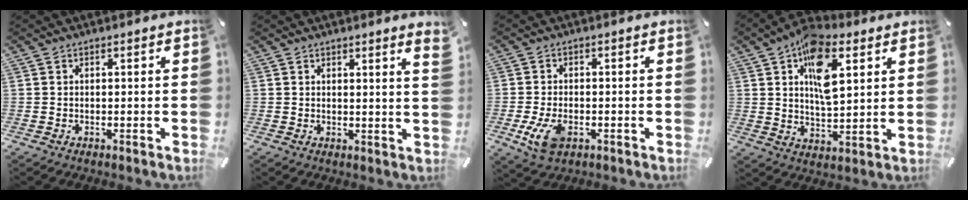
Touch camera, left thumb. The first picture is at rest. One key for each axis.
{"total": 2.5, "fx": 1.7, "fy": -0.1, "fz": 1.8, "tx": -0.029, "ty": -0.007, "tz": 0.027}
{"total": 6.6, "fx": -2.4, "fy": 4.0, "fz": 4.7, "tx": -0.113, "ty": 0.000, "tz": -0.045}
{"total": 13.3, "fx": 5.7, "fy": 6.9, "fz": 9.8, "tx": -0.150, "ty": -0.013, "tz": 0.098}